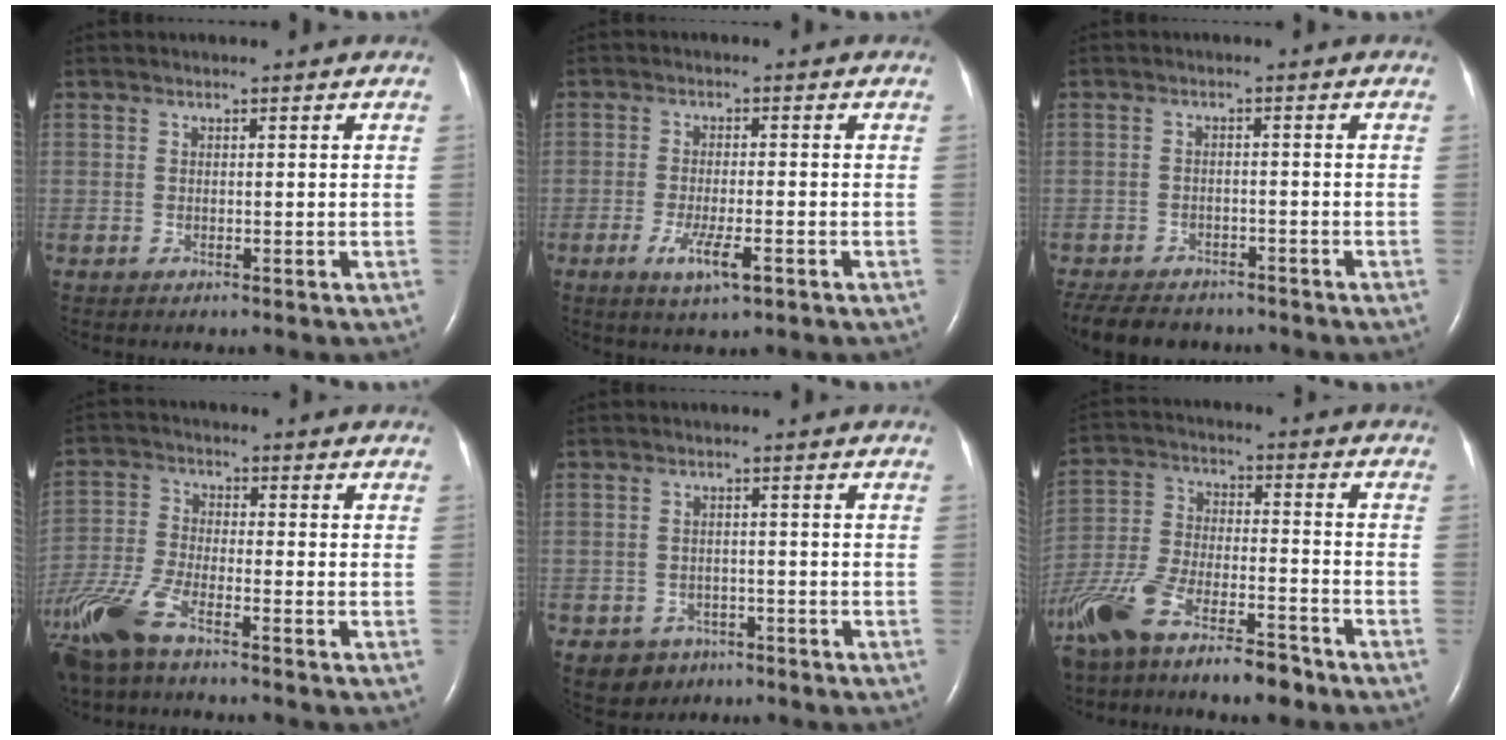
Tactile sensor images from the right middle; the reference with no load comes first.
{"total": 5.0, "force": [-2.4, 0.8, 4.4], "torque": [-0.087, -0.007, -0.039]}
{"total": 11.2, "force": [-9.4, 4.6, 4.1], "torque": [-0.089, -0.010, -0.131]}
{"total": 11.1, "force": [-8.1, 2.7, 7.0], "torque": [-0.164, -0.024, -0.161]}
{"total": 4.2, "force": [-2.5, 3.4, 0.5], "torque": [-0.011, 0.008, -0.033]}
{"total": 16.7, "force": [-13.3, 4.3, 9.1], "torque": [-0.205, -0.007, -0.239]}